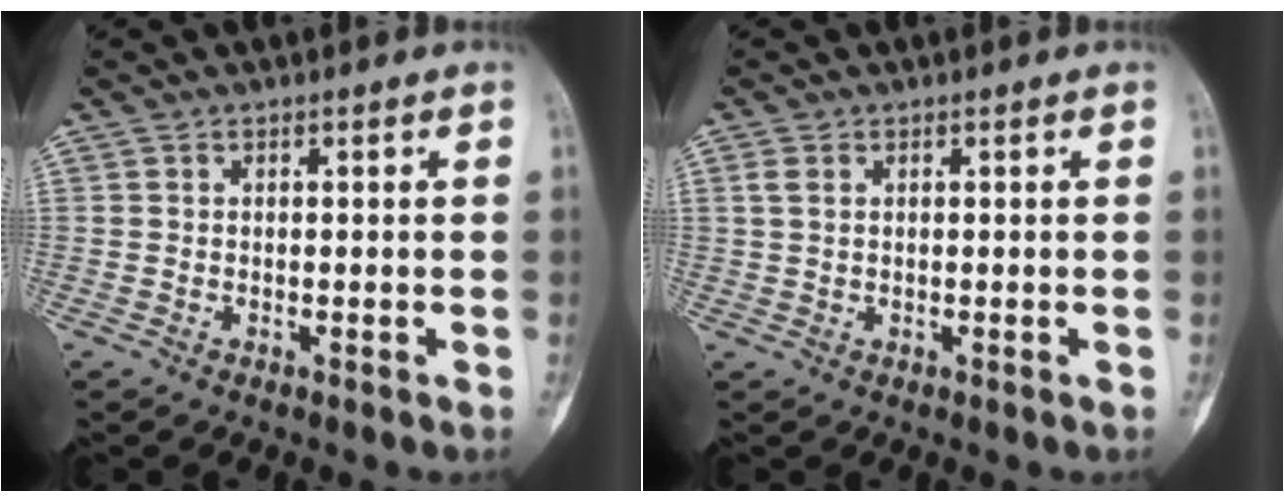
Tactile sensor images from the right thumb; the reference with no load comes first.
{"total": 1.9, "force": [0.7, 1.2, 1.2], "torque": [-0.029, 0.005, 0.017]}